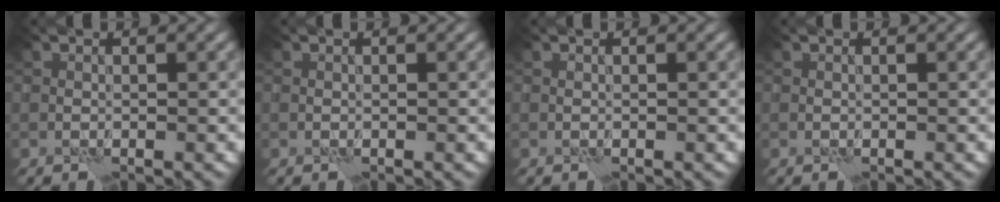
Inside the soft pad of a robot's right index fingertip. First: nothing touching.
{"total": 0.0}
{"total": 0.0}
{"total": 0.0}